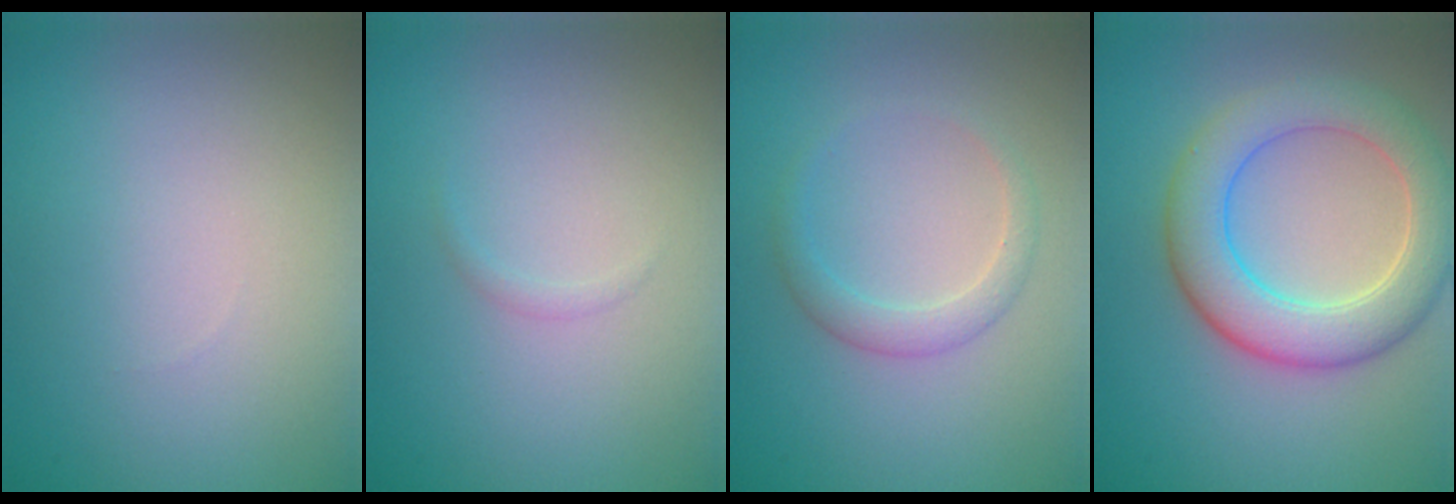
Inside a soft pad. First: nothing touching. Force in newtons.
{"total": 0.5, "press": 0.5, "slide": 0.0}
{"total": 1.9, "press": 1.9, "slide": 0.1}
{"total": 6.6, "press": 6.6, "slide": 0.4}